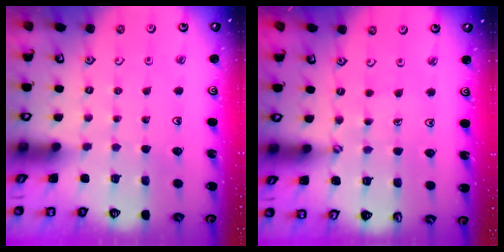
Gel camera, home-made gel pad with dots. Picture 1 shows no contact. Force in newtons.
{"total": 0.7, "press": 0.7, "slide": 0.0}